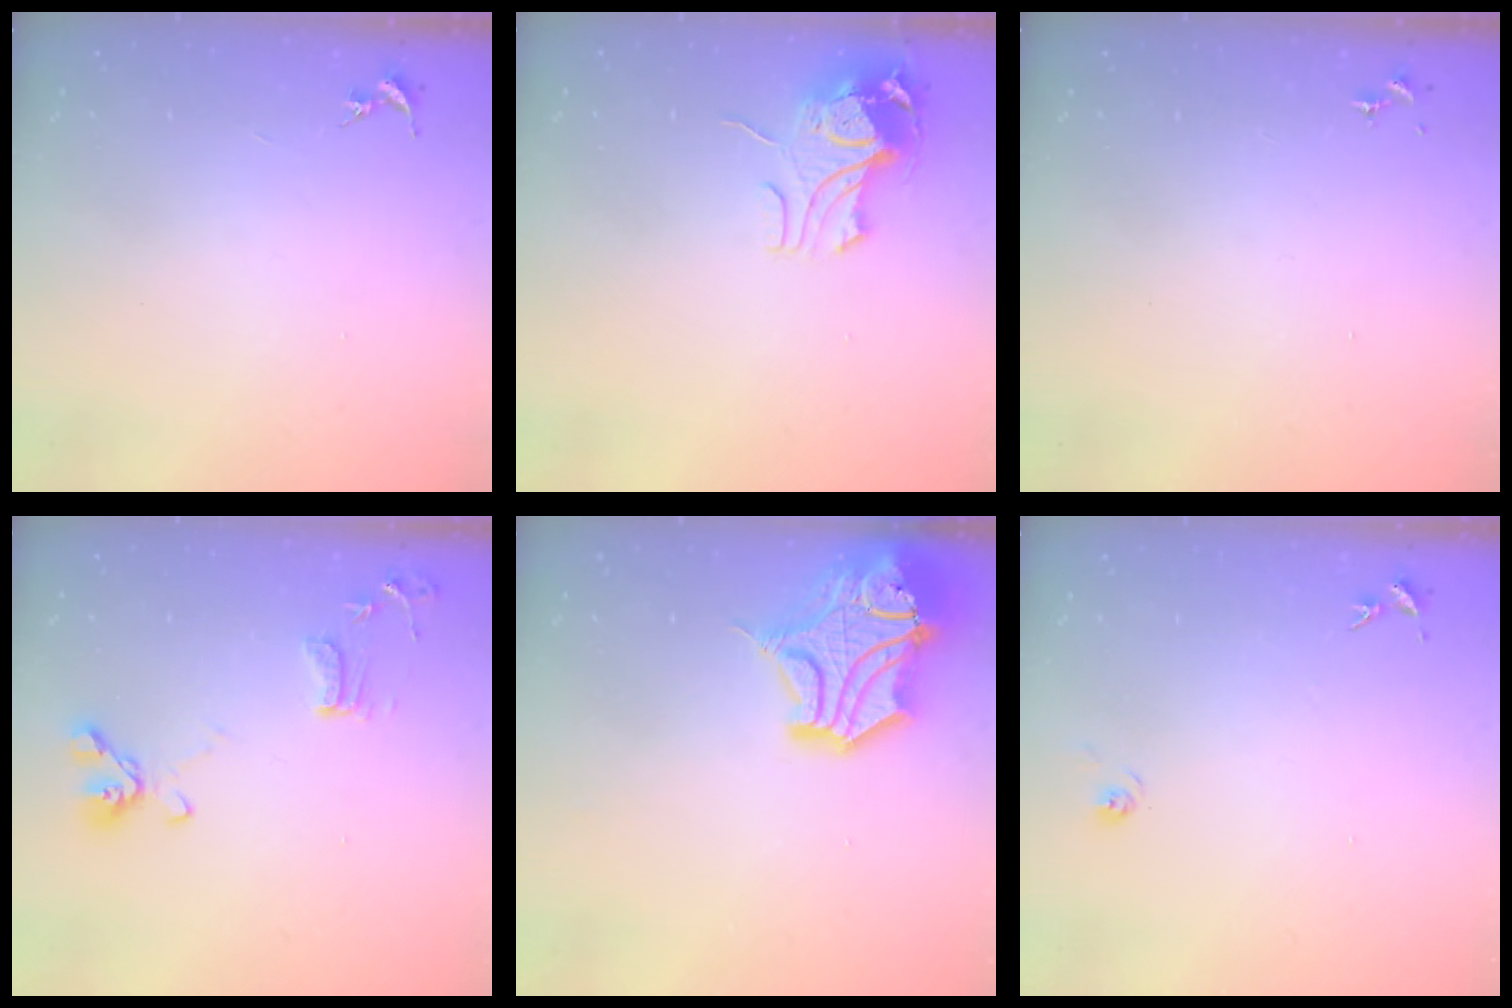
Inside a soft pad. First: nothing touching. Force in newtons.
{"total": 10.8, "press": 10.8, "slide": 1.2}
{"total": 0.0}
{"total": 11.2, "press": 11.0, "slide": 2.0}
{"total": 16.9, "press": 16.7, "slide": 2.3}
{"total": 5.8, "press": 5.8, "slide": 0.5}